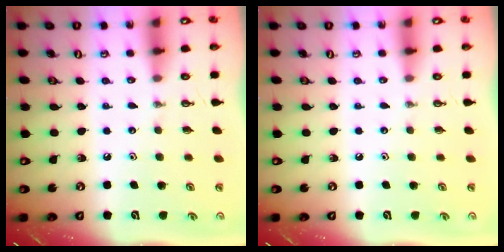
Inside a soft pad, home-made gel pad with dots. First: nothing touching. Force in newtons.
{"total": 1.0, "press": 0.0, "slide": 1.0}